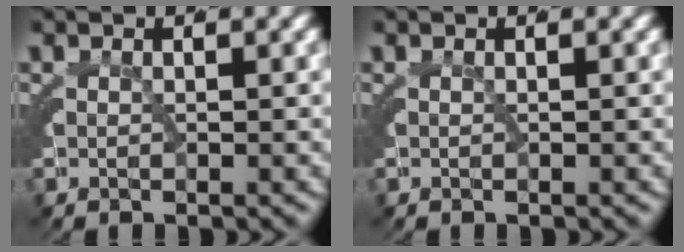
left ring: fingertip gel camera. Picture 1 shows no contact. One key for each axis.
{"total": 0.0}